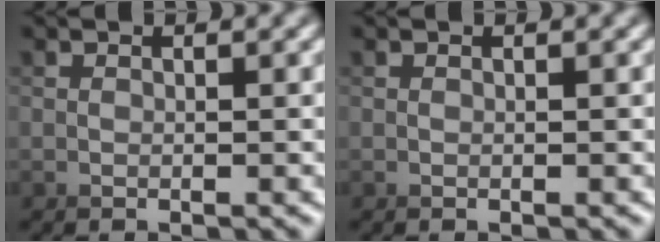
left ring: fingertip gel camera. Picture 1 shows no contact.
{"total": 0.0}